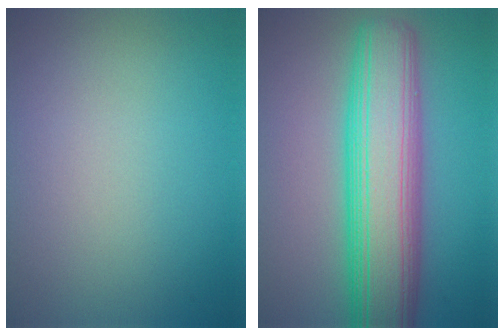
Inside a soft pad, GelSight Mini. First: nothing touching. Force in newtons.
{"total": 11.4, "press": 11.4, "slide": 0.2}